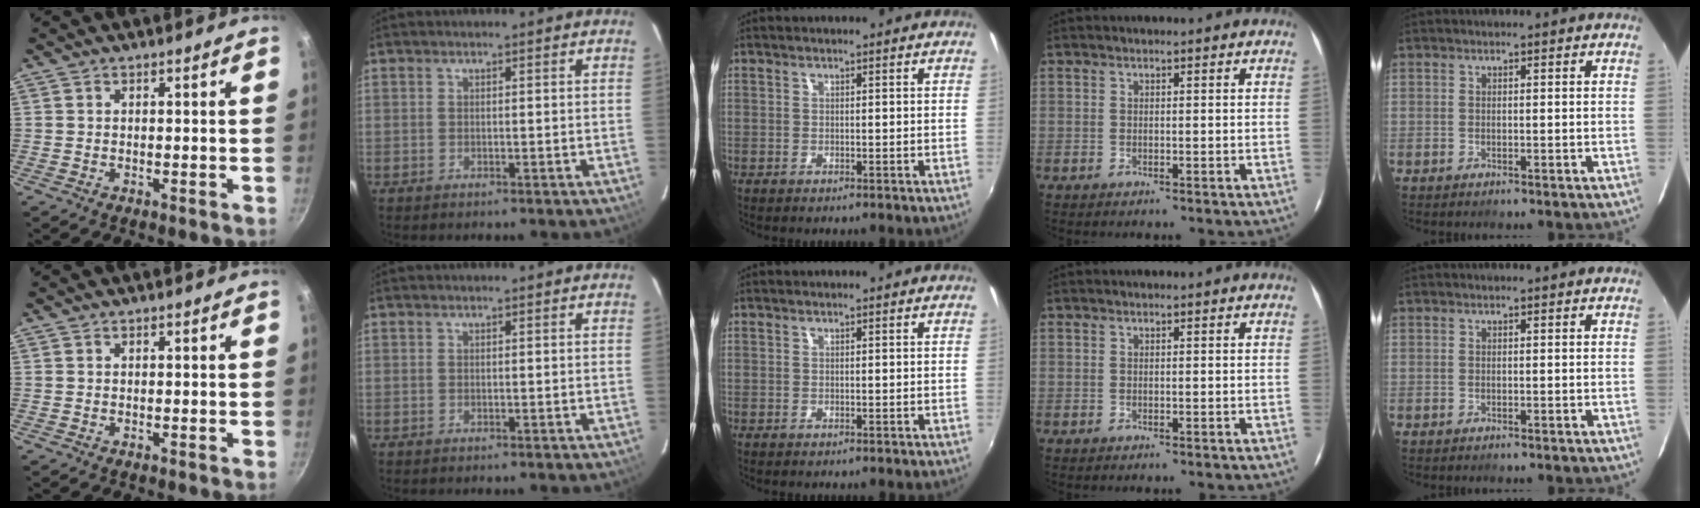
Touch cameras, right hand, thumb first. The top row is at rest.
{}